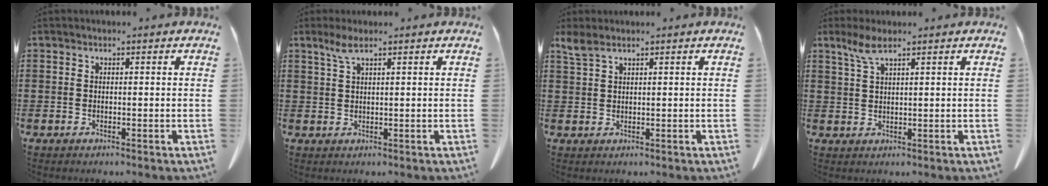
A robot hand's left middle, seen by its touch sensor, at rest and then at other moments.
{"total": 2.7, "force": [1.7, 0.4, 2.0], "torque": [-0.045, 0.003, 0.031]}
{"total": 2.5, "force": [1.7, 0.6, 1.8], "torque": [-0.041, 0.002, 0.031]}
{"total": 3.6, "force": [2.3, 0.6, 2.6], "torque": [-0.060, 0.002, 0.042]}